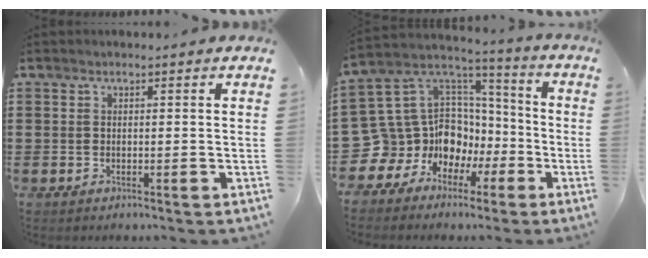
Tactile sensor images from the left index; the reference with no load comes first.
{"total": 12.3, "force": [-3.7, 11.4, 2.7], "torque": [-0.101, -0.025, -0.042]}